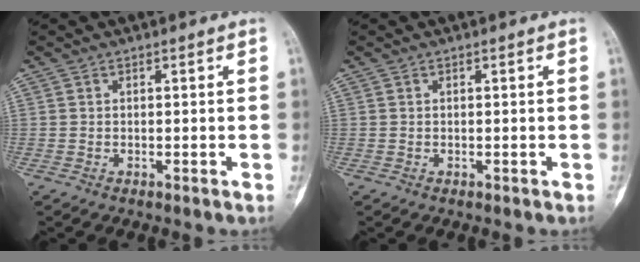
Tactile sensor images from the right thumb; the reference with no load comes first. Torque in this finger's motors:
{"motor_torque": [0.20, 0.20, 0.09, -0.06, 0.00]}